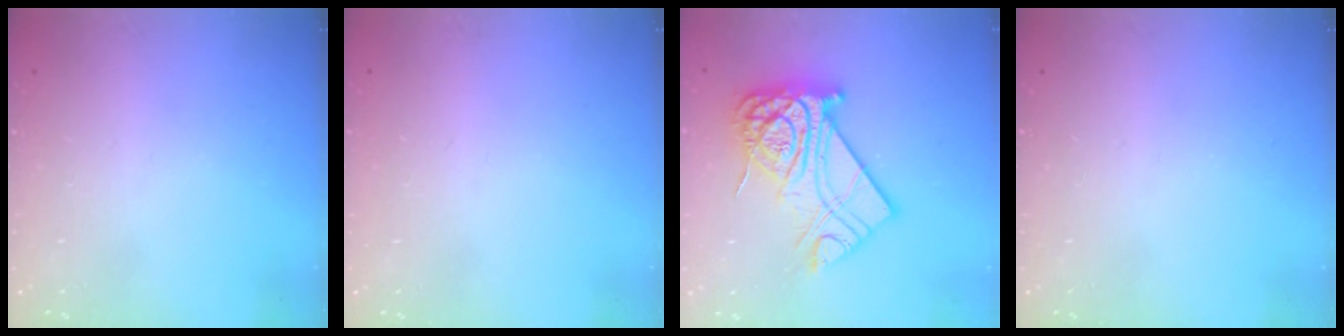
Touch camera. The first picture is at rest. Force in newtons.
{"total": 0.7, "press": 0.6, "slide": 0.1}
{"total": 20.2, "press": 20.1, "slide": 1.9}
{"total": 0.0}